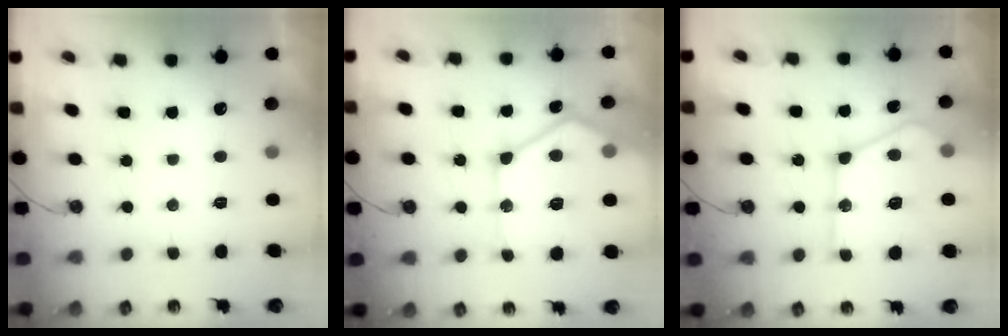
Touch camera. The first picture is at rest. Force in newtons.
{"total": 21.5, "press": 21.3, "slide": 2.4}
{"total": 20.6, "press": 20.5, "slide": 2.4}